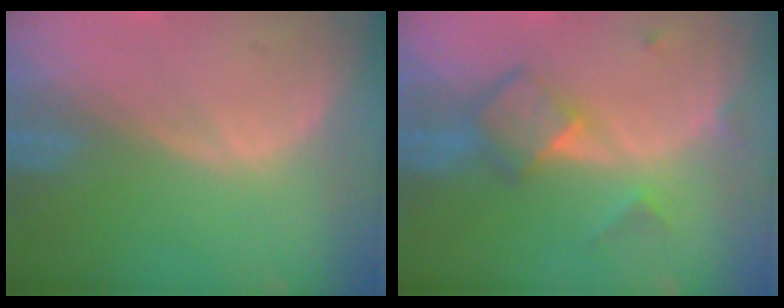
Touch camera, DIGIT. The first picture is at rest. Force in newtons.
{"total": 5.1, "press": 5.1, "slide": 0.4}